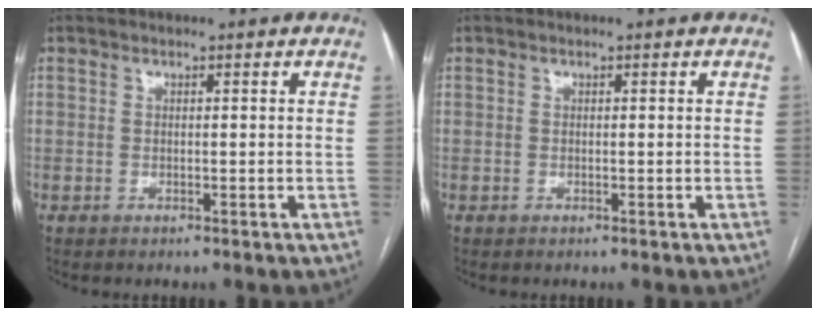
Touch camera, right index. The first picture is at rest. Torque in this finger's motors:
{"motor_torque": [0.00, 0.00, 0.00, 0.00]}